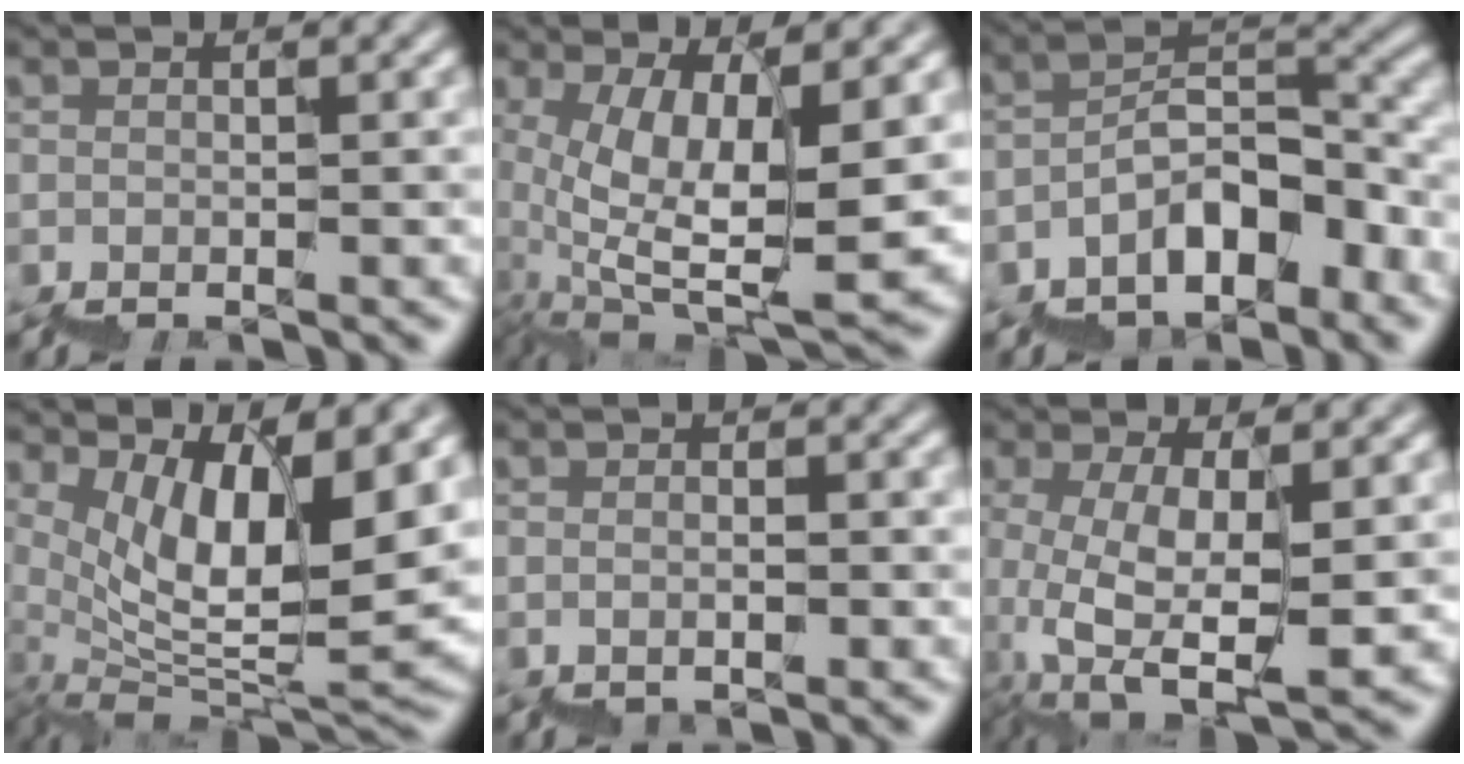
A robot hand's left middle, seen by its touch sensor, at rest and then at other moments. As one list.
[{"total": 8.3, "force": [4.3, 2.1, 6.8], "torque": [-0.124, -0.010, 0.092]}, {"total": 6.2, "force": [-3.5, 3.0, 4.1], "torque": [-0.045, 0.020, -0.069]}, {"total": 11.0, "force": [5.7, 3.1, 8.9], "torque": [-0.133, -0.010, 0.114]}, {"total": 0.6, "force": [-0.1, 0.3, 0.5], "torque": [-0.008, 0.004, 0.000]}, {"total": 6.1, "force": [2.4, 2.0, 5.3], "torque": [-0.106, -0.003, 0.054]}]